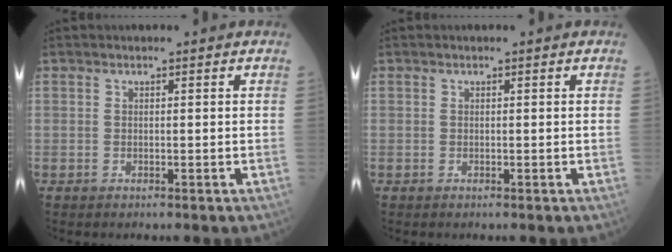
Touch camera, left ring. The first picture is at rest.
{"total": 0.0}